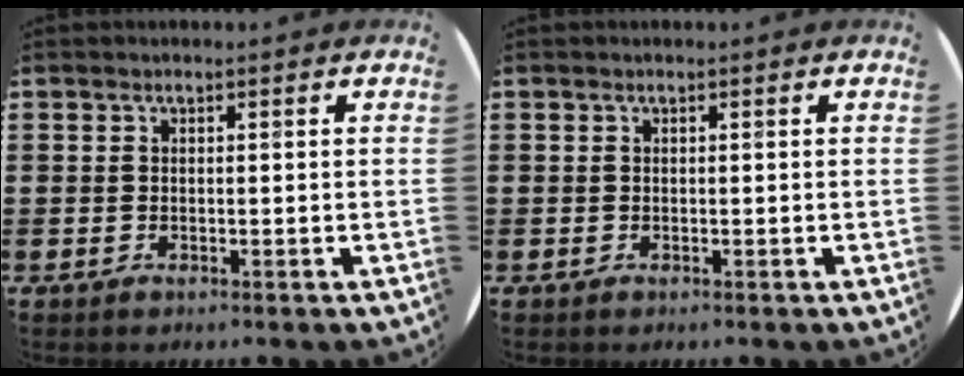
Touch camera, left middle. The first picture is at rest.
{"total": 0.0}